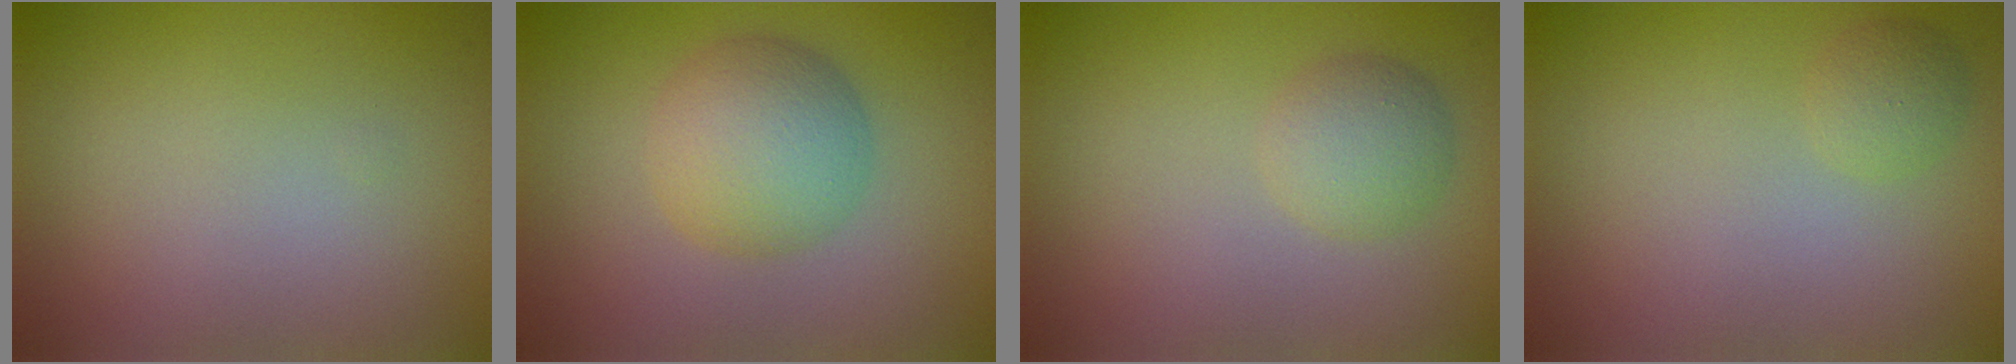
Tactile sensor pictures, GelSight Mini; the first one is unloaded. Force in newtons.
{"total": 4.7, "press": 4.7, "slide": 0.1}
{"total": 2.5, "press": 2.5, "slide": 0.1}
{"total": 1.3, "press": 1.3, "slide": 0.1}